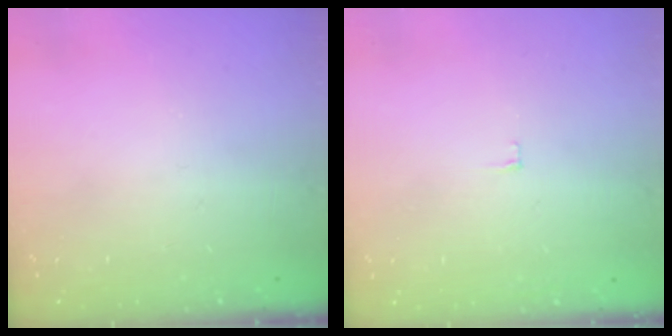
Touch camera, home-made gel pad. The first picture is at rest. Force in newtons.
{"total": 3.4, "press": 3.4, "slide": 0.3}